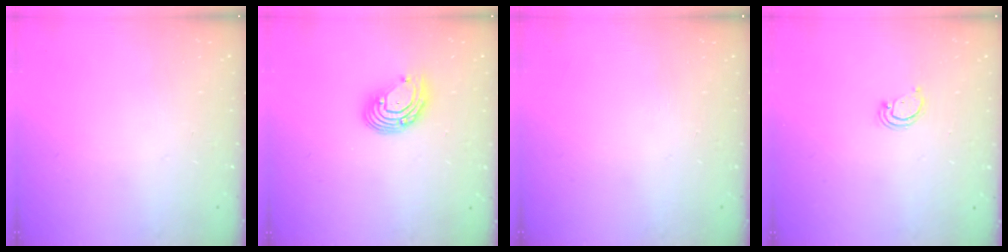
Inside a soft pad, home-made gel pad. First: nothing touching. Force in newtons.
{"total": 8.9, "press": 8.8, "slide": 0.8}
{"total": 0.0}
{"total": 2.4, "press": 2.4, "slide": 0.2}